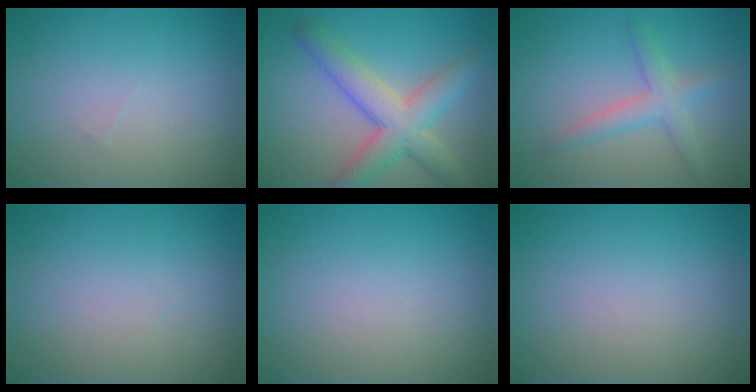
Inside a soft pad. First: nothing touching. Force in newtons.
{"total": 5.9, "press": 5.9, "slide": 0.4}
{"total": 2.9, "press": 2.9, "slide": 0.1}
{"total": 0.0}
{"total": 0.0}
{"total": 0.0}